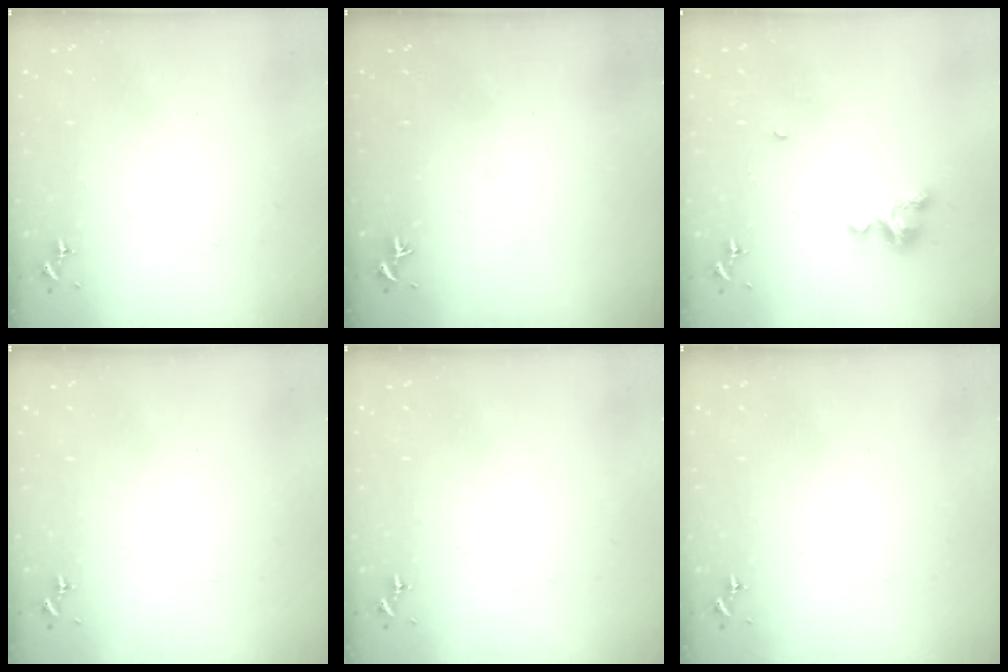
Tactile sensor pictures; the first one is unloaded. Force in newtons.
{"total": 0.0}
{"total": 7.0, "press": 7.0, "slide": 0.3}
{"total": 0.0}
{"total": 0.0}
{"total": 0.0}